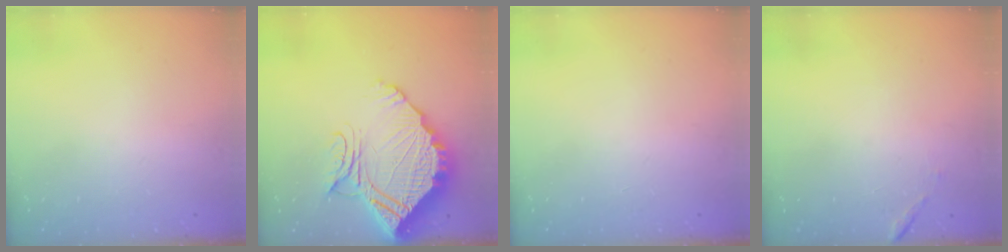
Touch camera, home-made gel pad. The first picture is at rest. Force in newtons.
{"total": 19.5, "press": 19.4, "slide": 1.5}
{"total": 0.0}
{"total": 6.2, "press": 6.2, "slide": 0.2}